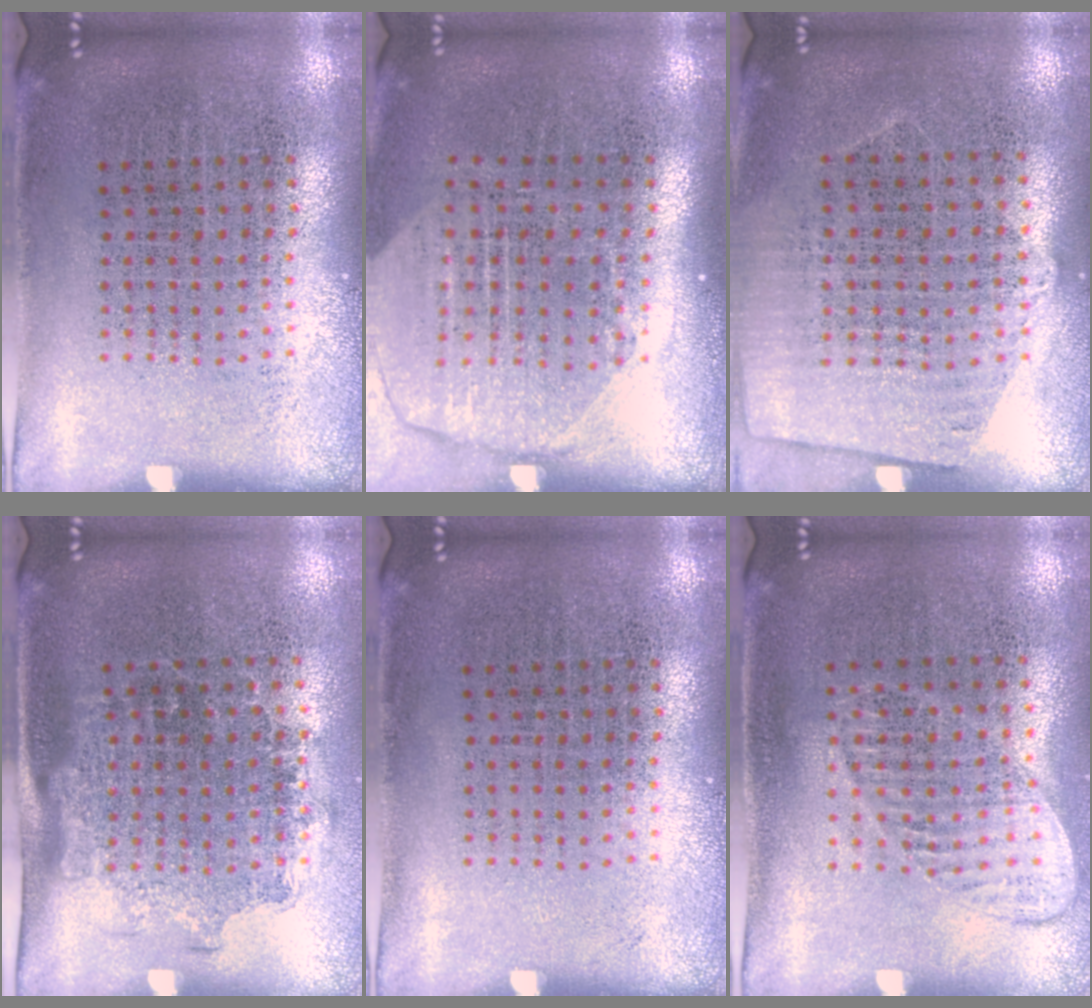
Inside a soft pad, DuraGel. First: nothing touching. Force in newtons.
{"total": 1.9, "press": 1.7, "slide": 0.9}
{"total": 1.0, "press": 0.8, "slide": 0.5}
{"total": 1.3, "press": 1.1, "slide": 0.7}
{"total": 0.0}
{"total": 1.0, "press": 1.0, "slide": 0.1}